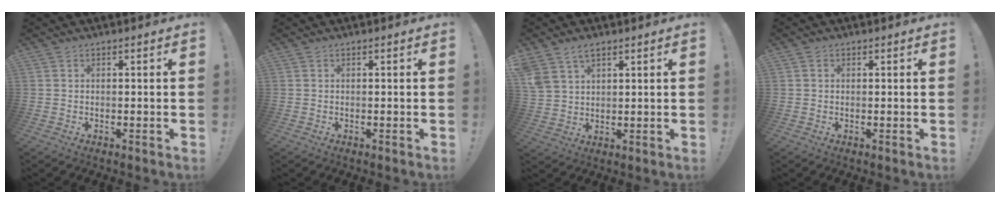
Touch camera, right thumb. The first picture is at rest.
{"total": 0.0}
{"total": 6.2, "force": [4.1, 3.9, 2.6], "torque": [-0.050, -0.016, 0.082]}
{"total": 0.6, "force": [0.1, 0.5, 0.0], "torque": [0.005, 0.000, 0.001]}